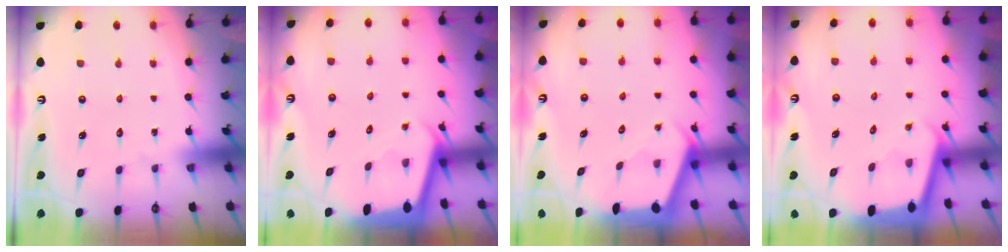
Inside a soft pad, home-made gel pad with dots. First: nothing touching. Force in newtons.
{"total": 2.0, "press": 2.0, "slide": 0.2}
{"total": 2.4, "press": 2.4, "slide": 0.3}
{"total": 1.7, "press": 1.7, "slide": 0.0}